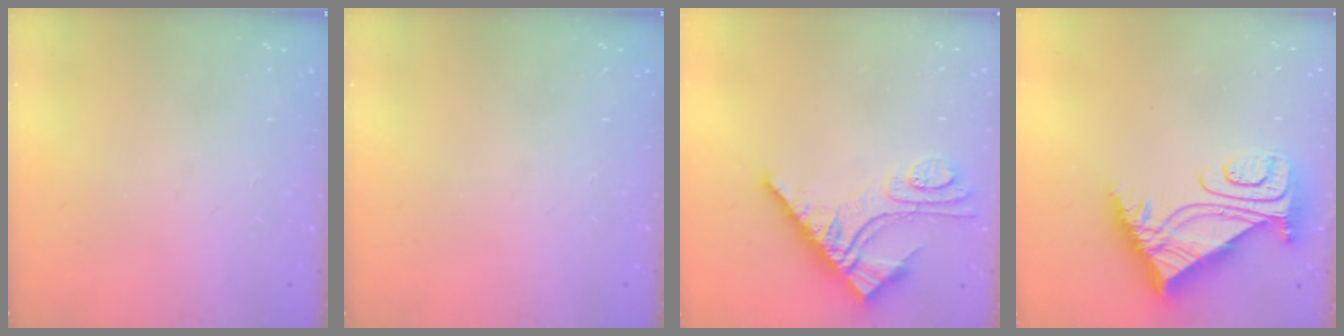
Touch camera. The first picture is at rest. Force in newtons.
{"total": 0.0}
{"total": 11.3, "press": 11.2, "slide": 1.2}
{"total": 11.1, "press": 11.1, "slide": 1.0}